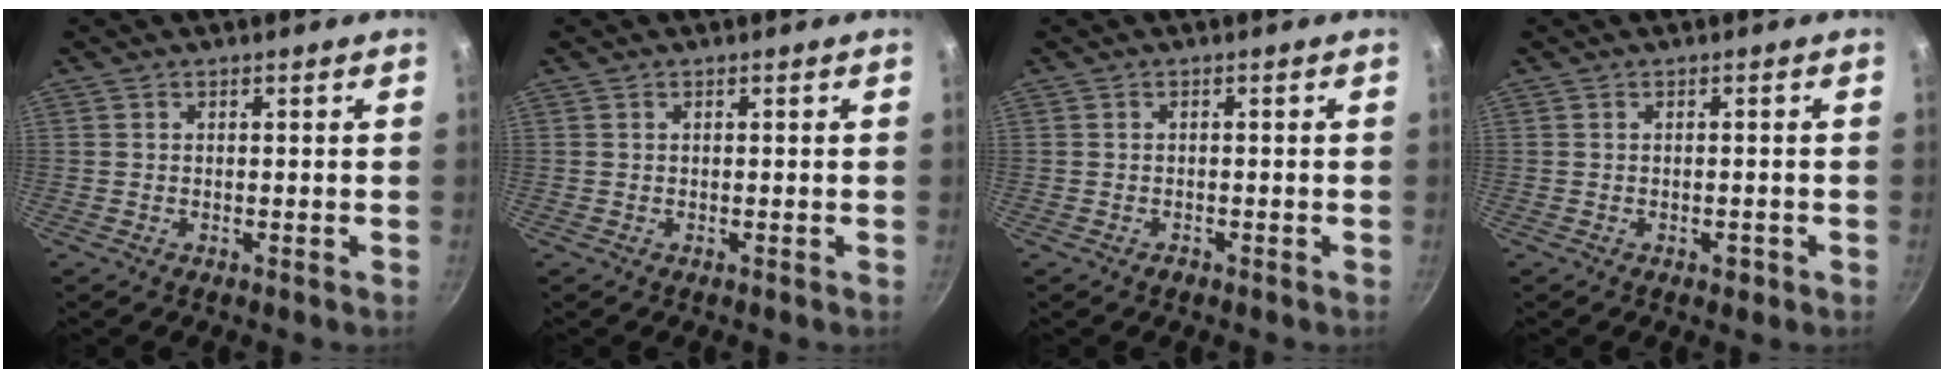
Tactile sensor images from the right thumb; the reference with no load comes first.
{"total": 0.0}
{"total": 0.7, "force": [-0.6, 0.4, 0.2], "torque": [-0.005, 0.007, -0.007]}
{"total": 1.3, "force": [-0.7, 0.7, 0.9], "torque": [-0.012, 0.004, -0.007]}